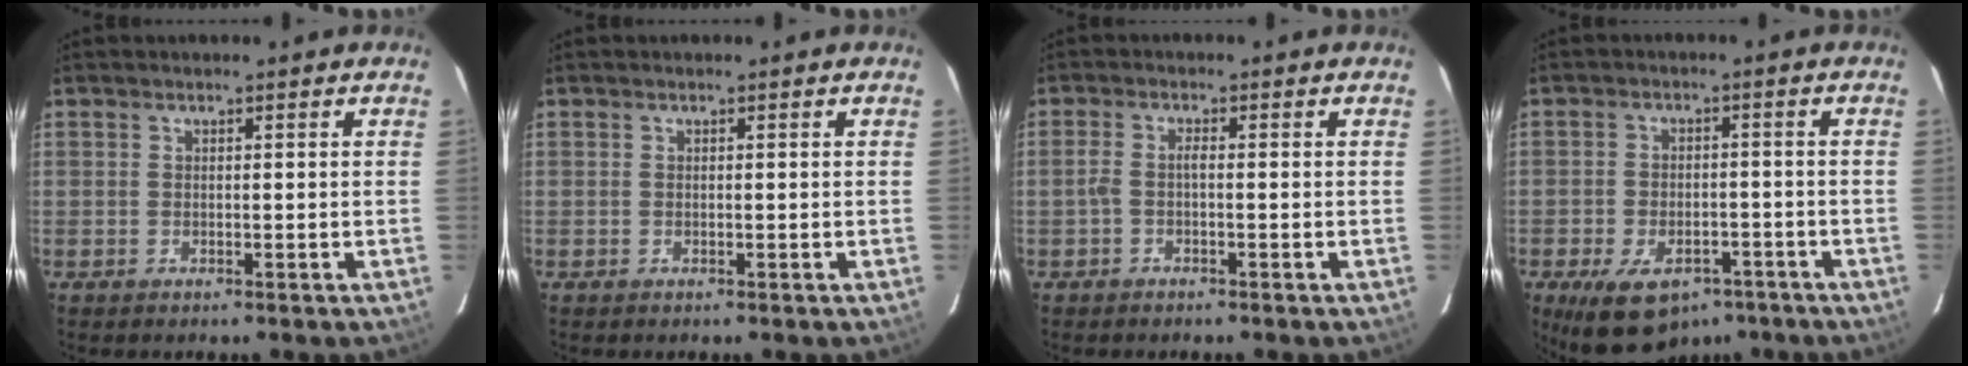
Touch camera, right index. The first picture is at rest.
{"total": 0.0}
{"total": 1.9, "force": [-0.8, 0.4, 1.7], "torque": [-0.036, 0.004, -0.018]}
{"total": 13.5, "force": [-8.6, 7.7, 7.1], "torque": [-0.154, -0.012, -0.121]}